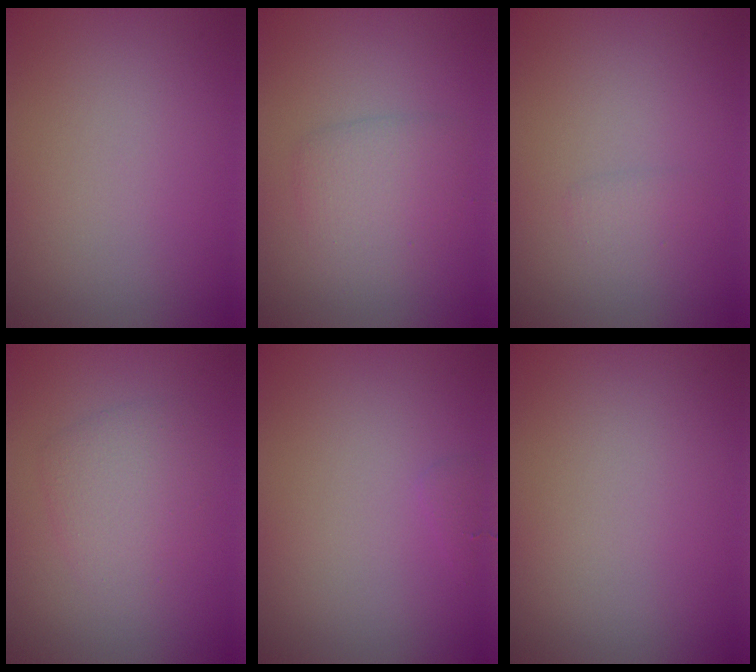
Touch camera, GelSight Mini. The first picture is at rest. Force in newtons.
{"total": 2.9, "press": 2.9, "slide": 0.1}
{"total": 0.9, "press": 0.9, "slide": 0.1}
{"total": 2.9, "press": 2.9, "slide": 0.1}
{"total": 0.6, "press": 0.5, "slide": 0.0}
{"total": 0.0}